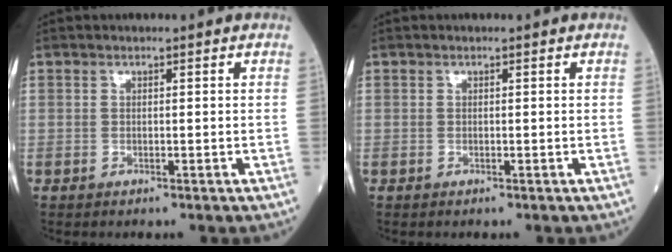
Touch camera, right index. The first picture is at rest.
{"total": 0.0}